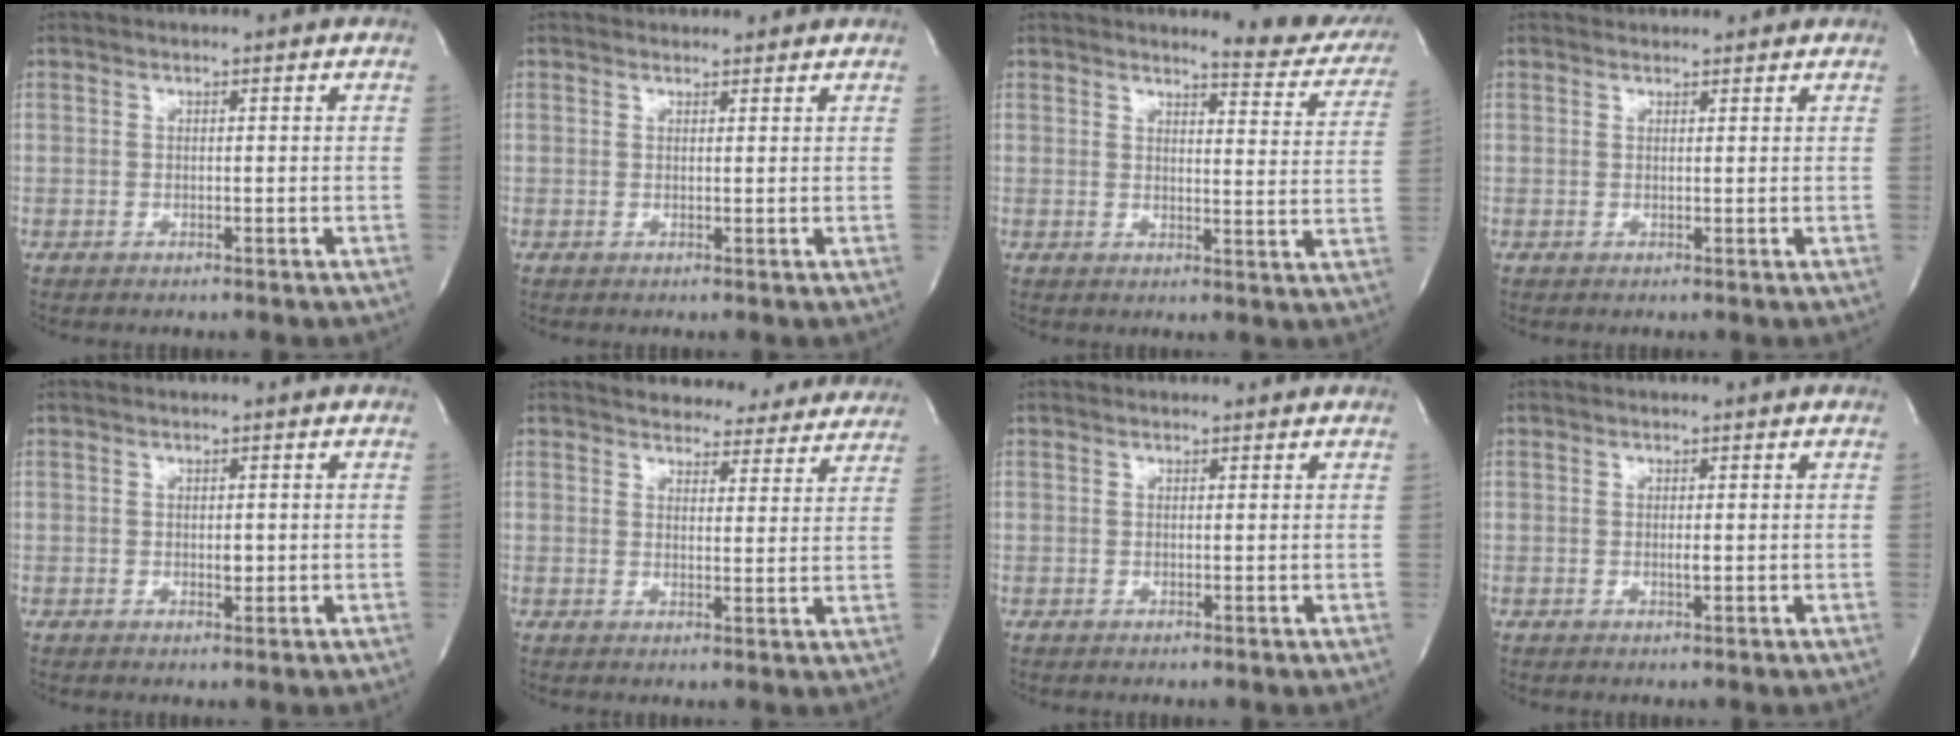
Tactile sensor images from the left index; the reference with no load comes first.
{"total": 2.2, "force": [2.1, 0.6, 0.1], "torque": [-0.009, 0.013, 0.028]}
{"total": 9.6, "force": [9.1, 1.6, 2.3], "torque": [-0.007, -0.046, 0.083]}
{"total": 2.0, "force": [2.0, 0.5, 0.0], "torque": [-0.008, 0.015, 0.028]}
{"total": 1.1, "force": [0.0, 0.6, 0.9], "torque": [-0.012, 0.000, 0.001]}
{"total": 14.1, "force": [13.2, 4.2, 2.7], "torque": [-0.007, -0.011, 0.141]}
{"total": 1.1, "force": [1.0, 0.2, 0.1], "torque": [-0.010, 0.009, 0.013]}
{"total": 0.7, "force": [0.0, 0.1, 0.7], "torque": [-0.015, -0.002, 0.001]}